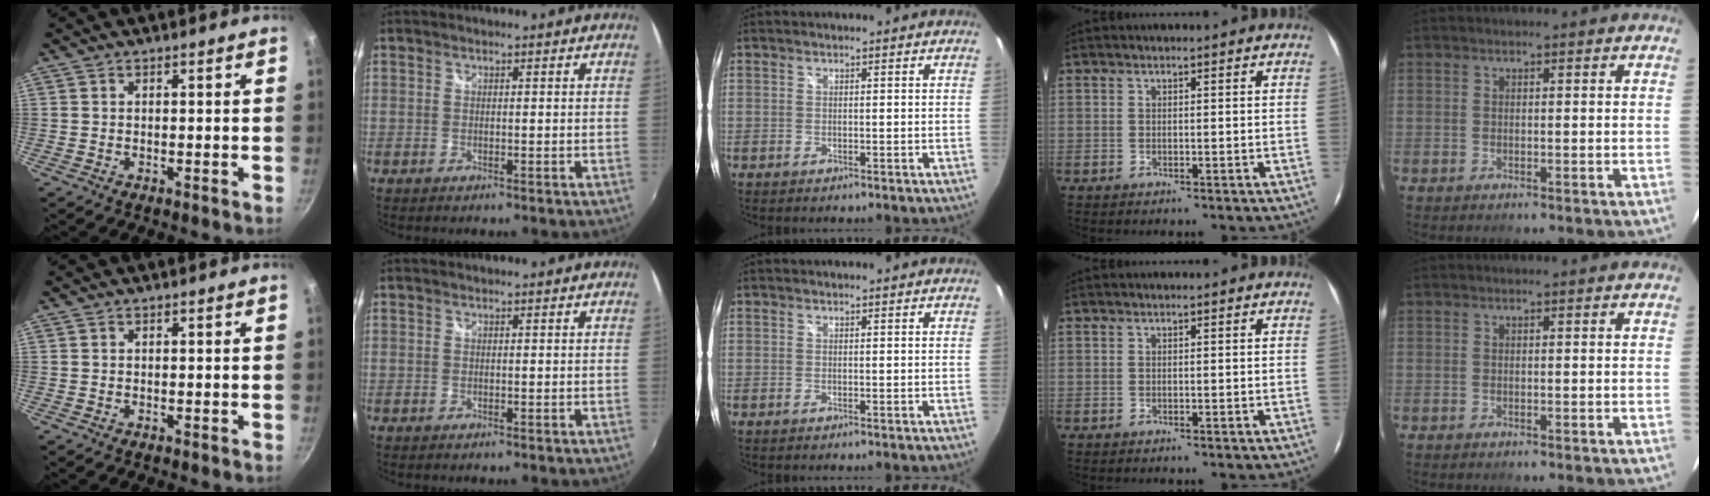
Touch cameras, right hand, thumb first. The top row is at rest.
{}